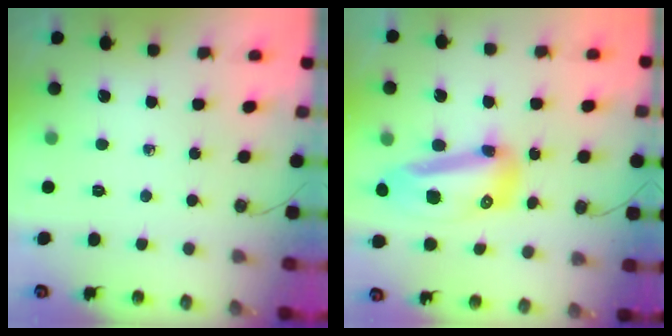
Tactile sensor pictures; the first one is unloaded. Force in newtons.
{"total": 15.1, "press": 14.7, "slide": 3.2}